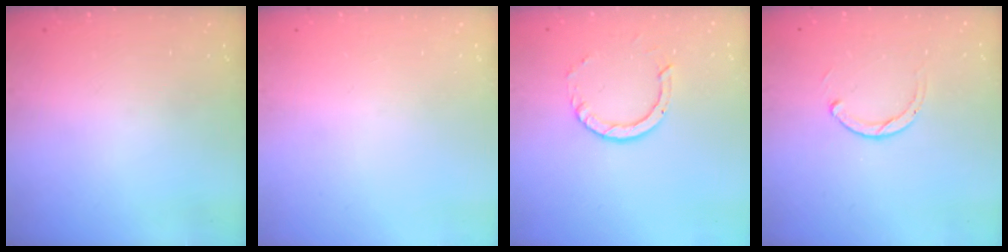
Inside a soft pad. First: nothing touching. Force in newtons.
{"total": 0.0}
{"total": 4.7, "press": 4.7, "slide": 0.4}
{"total": 2.5, "press": 2.5, "slide": 0.3}